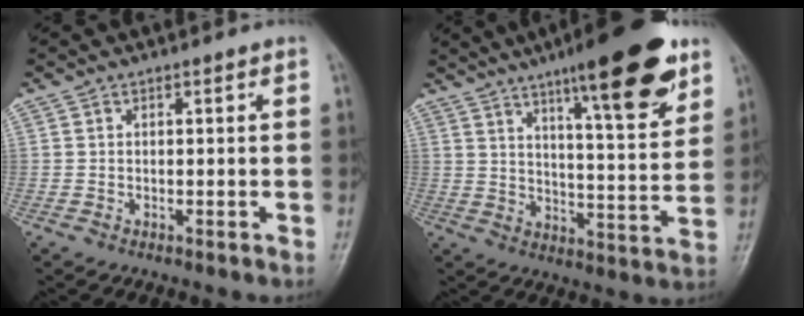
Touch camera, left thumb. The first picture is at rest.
{"total": 19.0, "force": [11.6, 4.0, 14.5], "torque": [-0.181, -0.056, 0.173]}